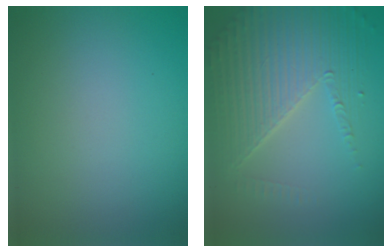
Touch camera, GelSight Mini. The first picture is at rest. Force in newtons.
{"total": 5.4, "press": 4.4, "slide": 3.2}